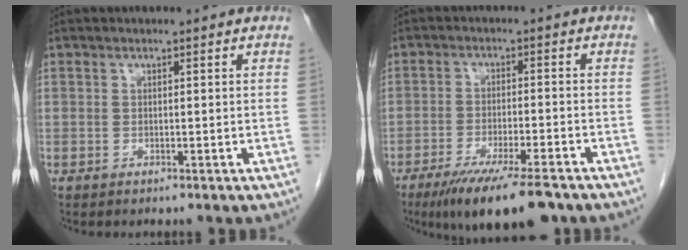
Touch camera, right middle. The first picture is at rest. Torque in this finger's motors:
{"motor_torque": [1.33, -0.81, 0.40, 0.11]}